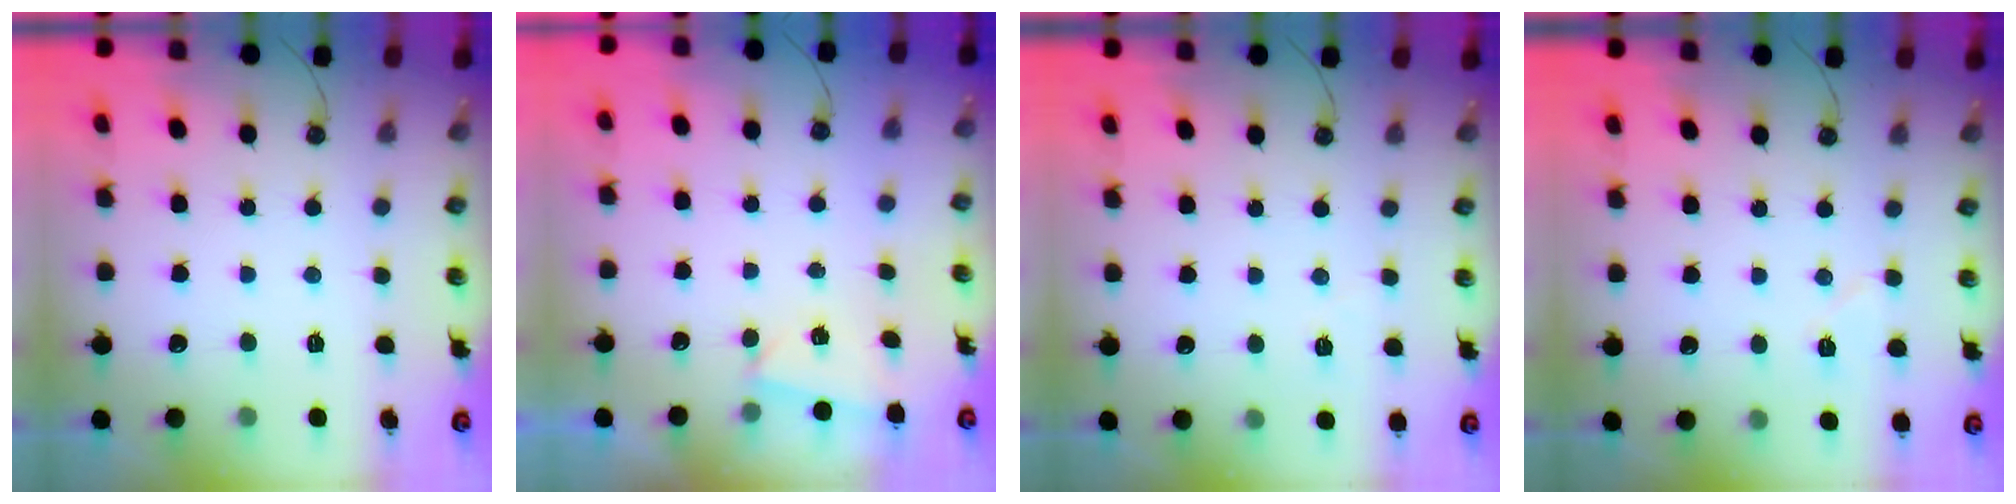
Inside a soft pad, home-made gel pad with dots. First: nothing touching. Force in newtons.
{"total": 1.0, "press": 0.9, "slide": 0.4}
{"total": 4.1, "press": 3.7, "slide": 1.8}
{"total": 5.7, "press": 5.6, "slide": 1.3}